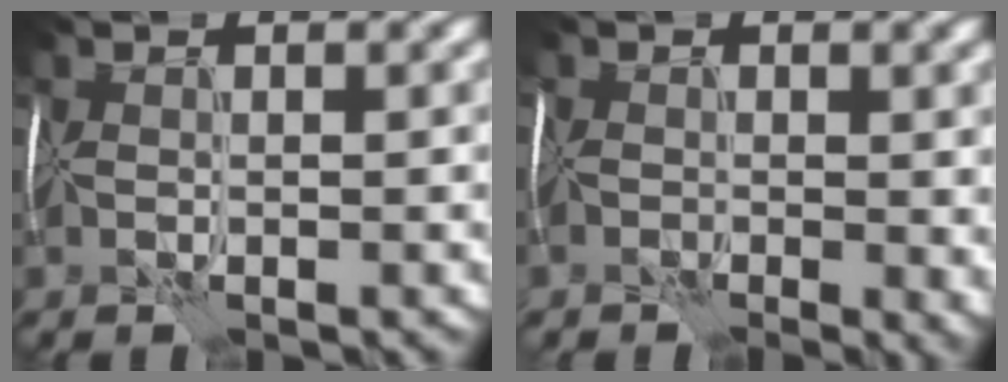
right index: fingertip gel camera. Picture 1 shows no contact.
{"total": 3.3, "force": [-1.2, 1.6, 2.7], "torque": [-0.037, -0.005, -0.019]}